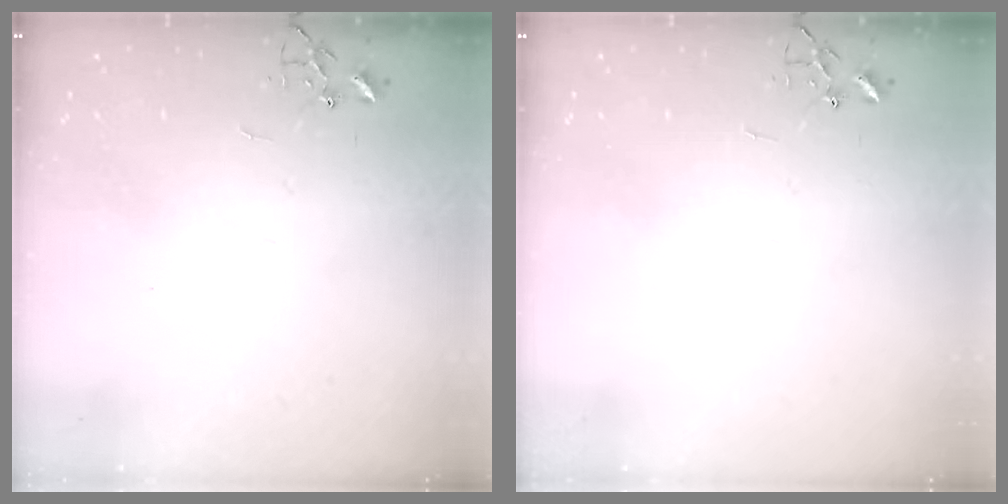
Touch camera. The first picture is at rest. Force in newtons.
{"total": 0.0}